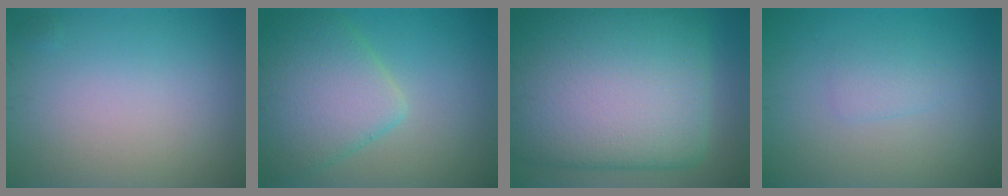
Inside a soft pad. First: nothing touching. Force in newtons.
{"total": 6.7, "press": 6.7, "slide": 0.3}
{"total": 20.1, "press": 20.1, "slide": 0.5}
{"total": 1.4, "press": 1.4, "slide": 0.1}